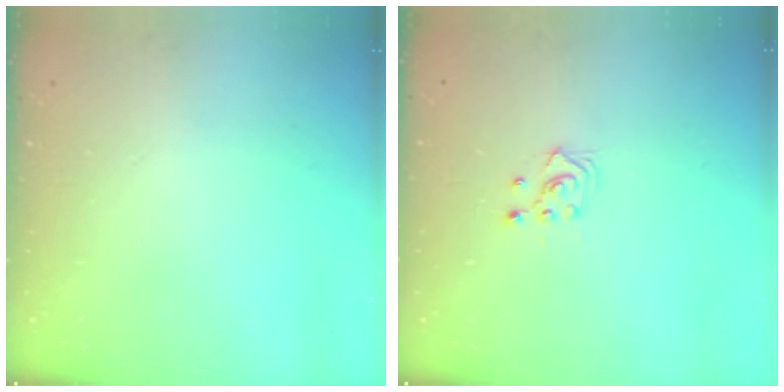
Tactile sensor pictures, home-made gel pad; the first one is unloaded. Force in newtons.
{"total": 2.5, "press": 2.3, "slide": 1.0}